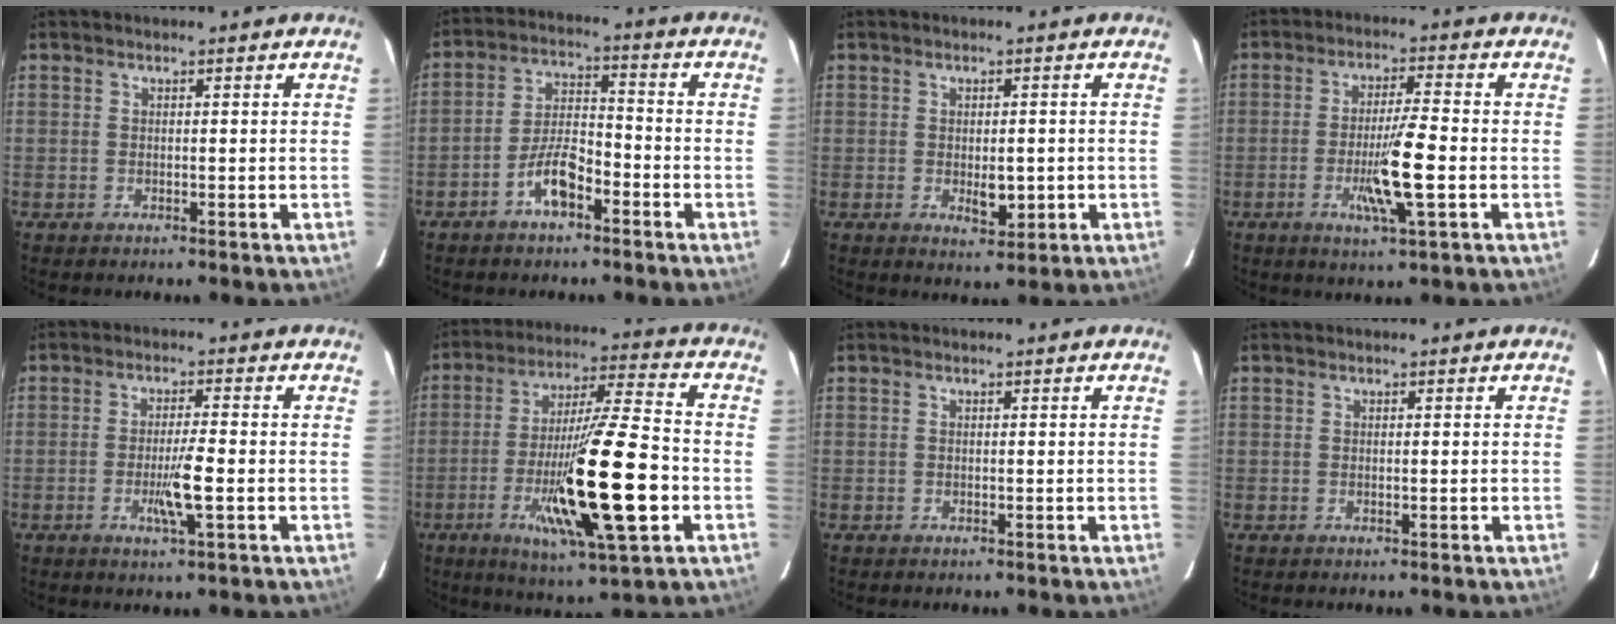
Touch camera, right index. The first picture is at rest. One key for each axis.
{"total": 7.5, "fx": -4.1, "fy": 2.8, "fz": 5.6, "tx": -0.118, "ty": 0.016, "tz": -0.076}
{"total": 4.3, "fx": -0.9, "fy": 2.0, "fz": 3.7, "tx": -0.059, "ty": -0.004, "tz": -0.004}
{"total": 9.1, "fx": -2.4, "fy": 0.4, "fz": 8.7, "tx": -0.158, "ty": -0.008, "tz": -0.043}
{"total": 5.6, "fx": -1.6, "fy": 0.3, "fz": 5.3, "tx": -0.098, "ty": -0.006, "tz": -0.026}
{"total": 20.5, "fx": -5.4, "fy": 1.8, "fz": 19.7, "tx": -0.355, "ty": -0.018, "tz": -0.086}
{"total": 0.0}
{"total": 0.0}